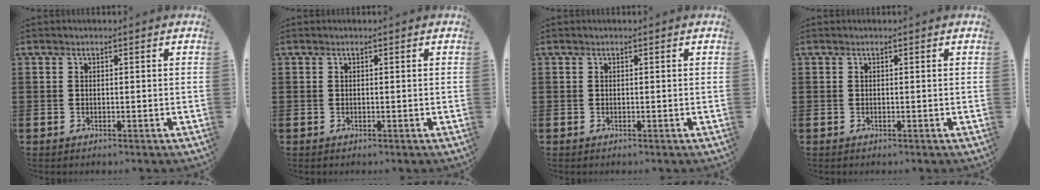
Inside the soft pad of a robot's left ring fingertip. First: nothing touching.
{"total": 0.0}
{"total": 0.0}
{"total": 0.0}